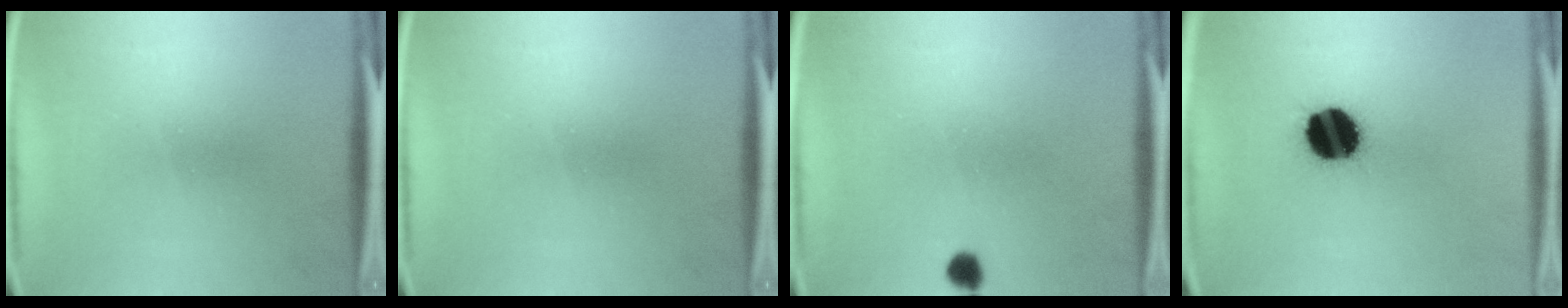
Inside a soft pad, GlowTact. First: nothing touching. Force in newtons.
{"total": 0.0}
{"total": 2.0}
{"total": 14.7}